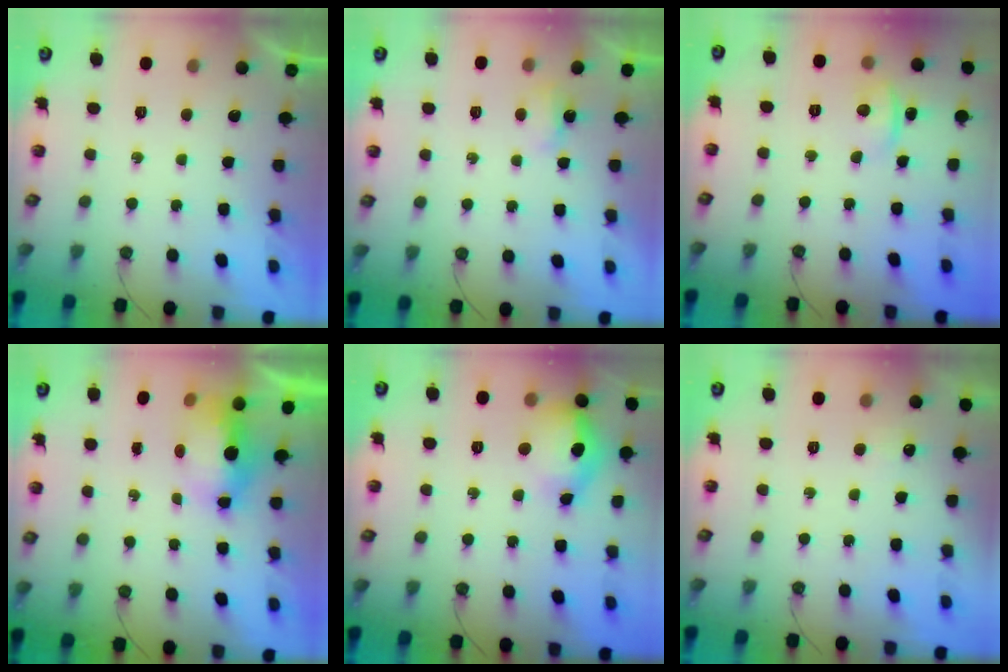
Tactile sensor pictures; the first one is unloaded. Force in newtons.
{"total": 3.1, "press": 3.0, "slide": 0.6}
{"total": 2.2, "press": 1.7, "slide": 1.5}
{"total": 10.6, "press": 8.4, "slide": 6.5}
{"total": 14.5, "press": 14.3, "slide": 2.0}
{"total": 3.9, "press": 3.8, "slide": 0.9}